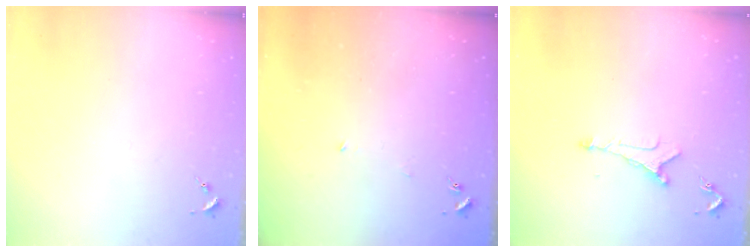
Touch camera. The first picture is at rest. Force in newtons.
{"total": 3.1, "press": 3.1, "slide": 0.2}
{"total": 5.2, "press": 5.2, "slide": 0.4}